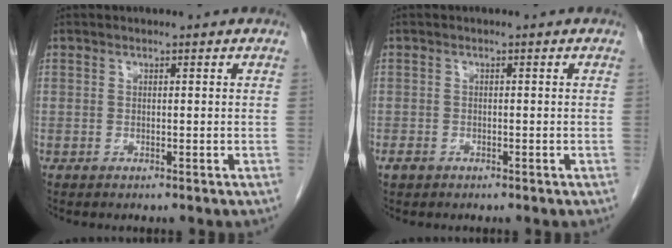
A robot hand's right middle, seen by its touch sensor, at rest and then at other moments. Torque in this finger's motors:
{"motor_torque": [0.14, -0.28, -0.01, 0.02]}